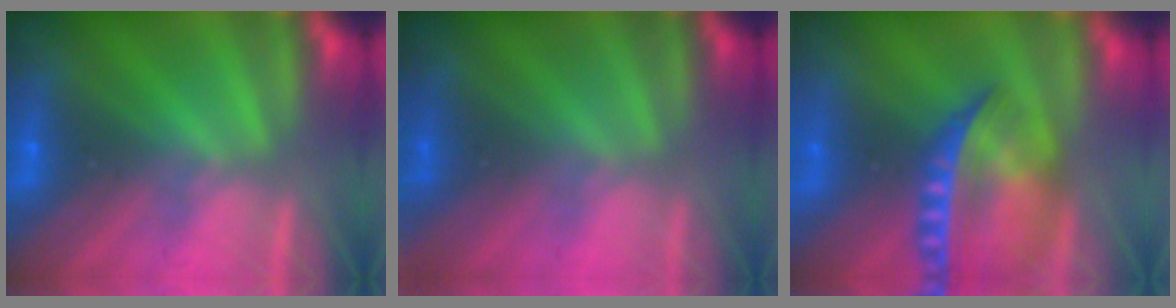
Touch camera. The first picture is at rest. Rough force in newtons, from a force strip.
{"total": 2.8}
{"total": 7.9}